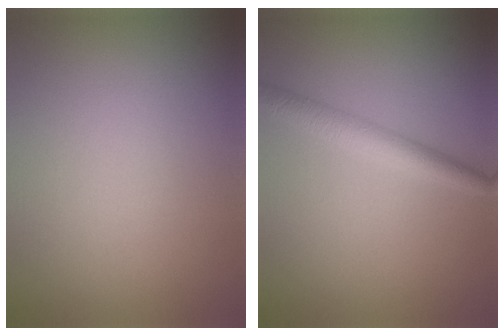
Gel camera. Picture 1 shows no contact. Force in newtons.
{"total": 2.8, "press": 2.8, "slide": 0.1}